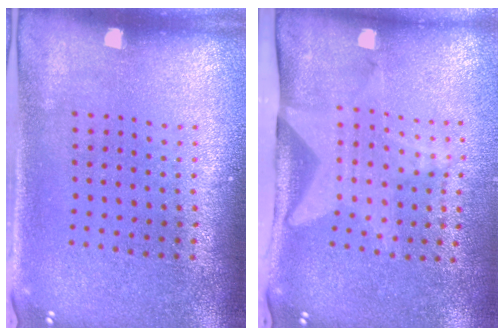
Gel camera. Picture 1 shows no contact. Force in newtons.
{"total": 2.0, "press": 1.5, "slide": 1.3}